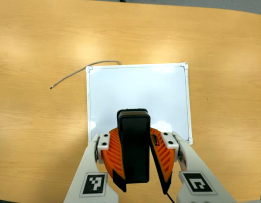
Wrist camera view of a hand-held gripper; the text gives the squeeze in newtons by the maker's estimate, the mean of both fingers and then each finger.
{"total": 10.6, "left": 10.0, "right": 11.2}